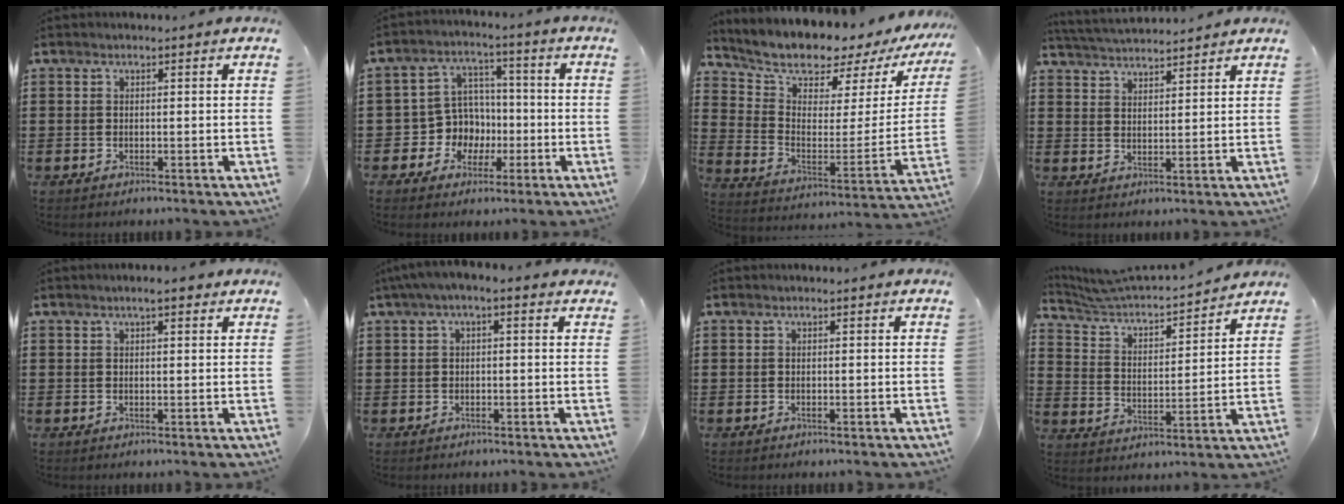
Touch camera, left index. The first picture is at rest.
{"total": 7.4, "force": [-0.9, 7.1, 1.8], "torque": [-0.066, 0.009, -0.010]}
{"total": 6.5, "force": [6.1, 1.9, 1.2], "torque": [-0.049, -0.063, 0.100]}
{"total": 3.5, "force": [3.5, -0.1, 0.3], "torque": [-0.018, -0.014, 0.063]}
{"total": 2.5, "force": [1.6, 0.5, 1.8], "torque": [-0.038, 0.005, 0.028]}
{"total": 2.0, "force": [-0.3, 0.5, 1.9], "torque": [-0.032, 0.003, -0.008]}
{"total": 0.0}
{"total": 4.1, "force": [3.9, 0.6, 1.2], "torque": [-0.049, -0.035, 0.057]}